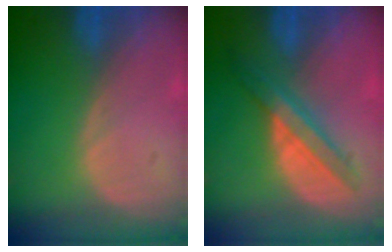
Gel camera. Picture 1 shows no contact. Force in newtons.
{"total": 5.8, "press": 5.7, "slide": 0.9}